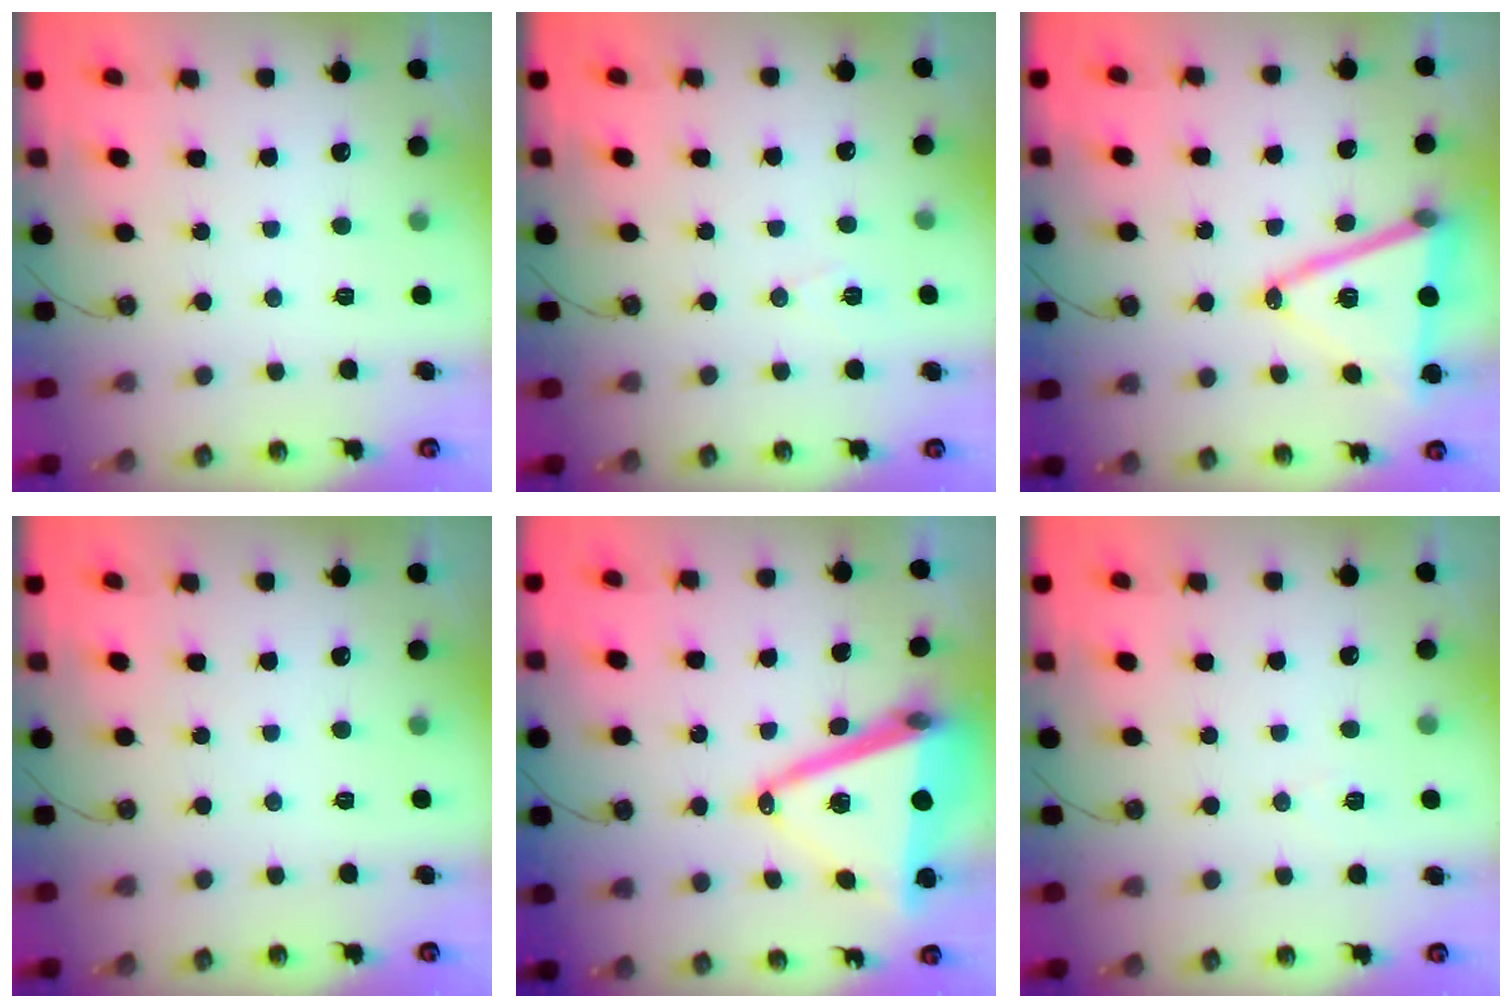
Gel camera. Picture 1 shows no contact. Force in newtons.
{"total": 6.4, "press": 4.5, "slide": 4.5}
{"total": 16.7, "press": 16.2, "slide": 3.9}
{"total": 0.0}
{"total": 19.4, "press": 19.0, "slide": 3.9}
{"total": 7.0, "press": 5.4, "slide": 4.5}